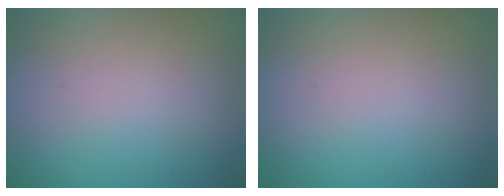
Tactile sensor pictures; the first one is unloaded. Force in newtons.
{"total": 0.0}